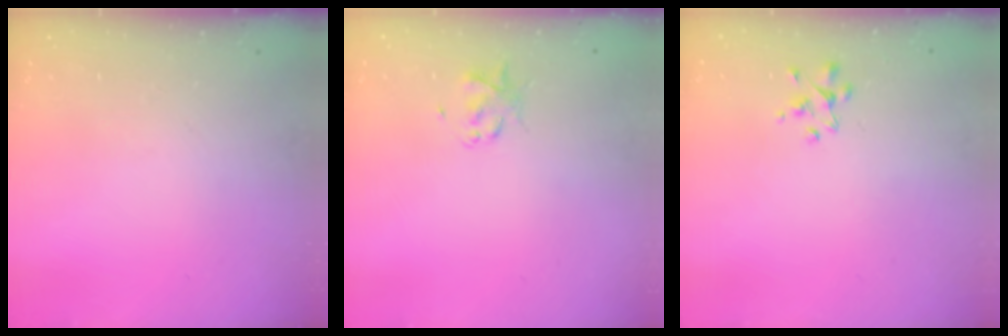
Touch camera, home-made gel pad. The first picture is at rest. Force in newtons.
{"total": 2.1, "press": 2.1, "slide": 0.4}
{"total": 3.0, "press": 2.9, "slide": 0.9}